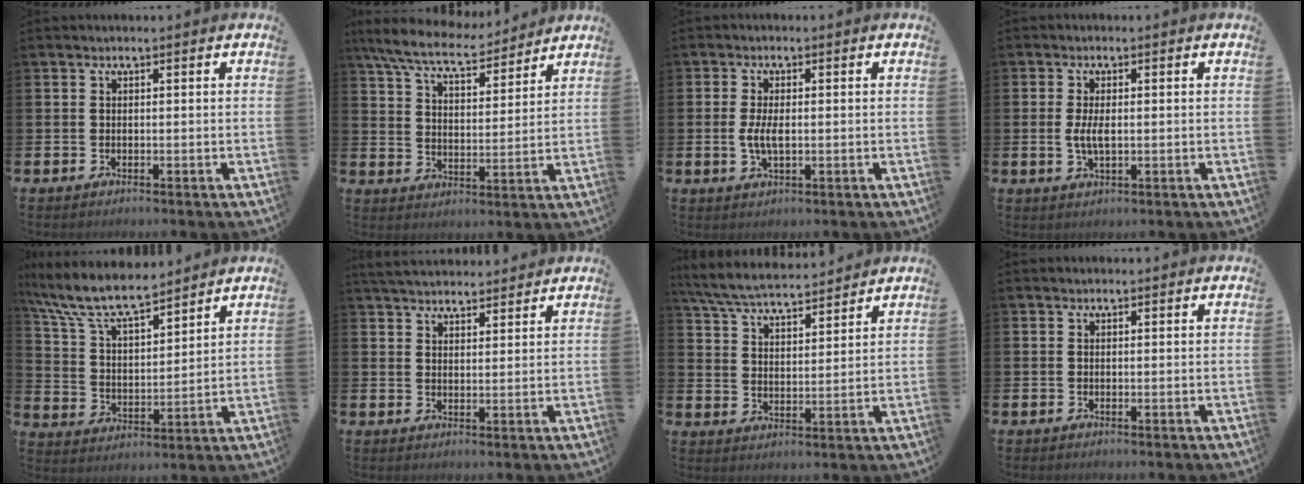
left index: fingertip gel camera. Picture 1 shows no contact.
{"total": 8.3, "force": [7.6, 1.5, 3.1], "torque": [-0.088, -0.041, 0.134]}
{"total": 3.4, "force": [-0.1, 1.5, 3.1], "torque": [-0.059, -0.001, -0.008]}
{"total": 3.1, "force": [0.0, 1.4, 2.8], "torque": [-0.047, 0.002, -0.003]}
{"total": 9.5, "force": [8.5, 2.0, 3.7], "torque": [-0.107, -0.050, 0.150]}
{"total": 4.3, "force": [4.2, 0.8, 0.4], "torque": [-0.013, -0.023, 0.076]}
{"total": 6.3, "force": [6.1, 0.8, 1.5], "torque": [-0.057, -0.033, 0.109]}
{"total": 0.0}